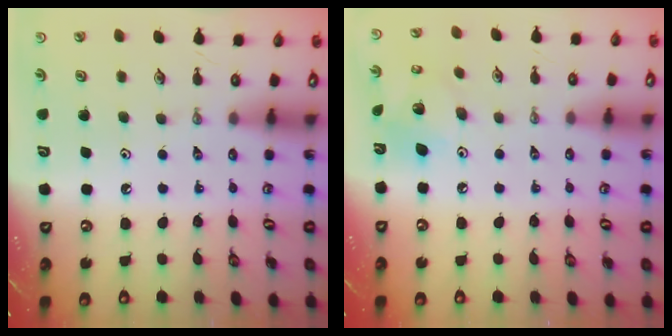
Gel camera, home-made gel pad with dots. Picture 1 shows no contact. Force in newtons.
{"total": 9.2, "press": 9.2, "slide": 0.7}